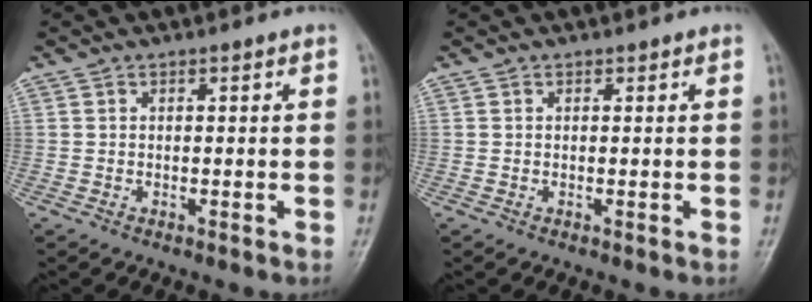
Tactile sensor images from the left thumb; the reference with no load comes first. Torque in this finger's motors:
{"motor_torque": [0.03, 0.06, -0.18, -0.03, 0.00]}